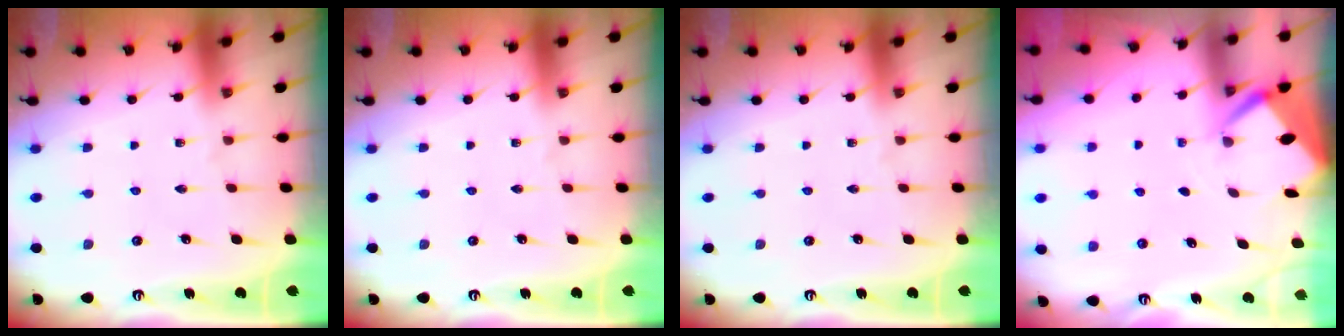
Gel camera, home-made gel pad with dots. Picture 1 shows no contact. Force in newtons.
{"total": 0.0}
{"total": 0.0}
{"total": 2.6, "press": 2.6, "slide": 0.3}